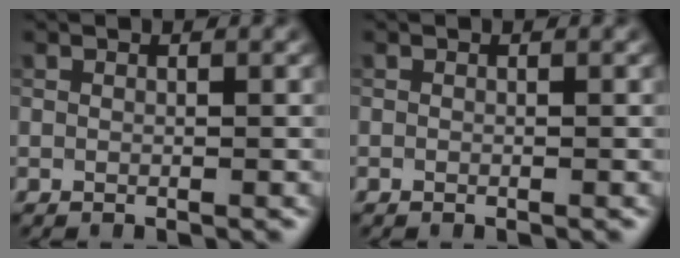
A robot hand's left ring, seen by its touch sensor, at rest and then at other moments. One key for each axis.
{"total": 0.0}